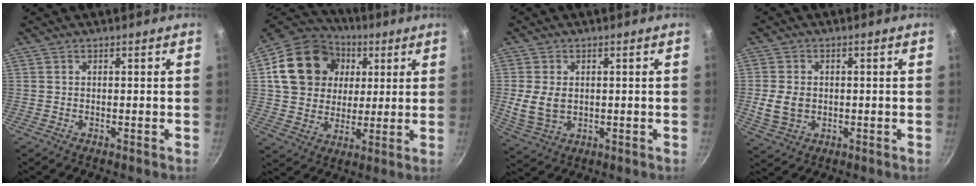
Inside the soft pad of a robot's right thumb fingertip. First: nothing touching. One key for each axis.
{"total": 19.3, "fx": 4.8, "fy": 15.9, "fz": 9.9, "tx": -0.159, "ty": 0.013, "tz": 0.080}
{"total": 6.9, "fx": 0.2, "fy": 5.0, "fz": 4.8, "tx": -0.092, "ty": -0.008, "tz": 0.013}
{"total": 6.5, "fx": -0.3, "fy": 5.0, "fz": 4.1, "tx": -0.076, "ty": 0.003, "tz": -0.001}